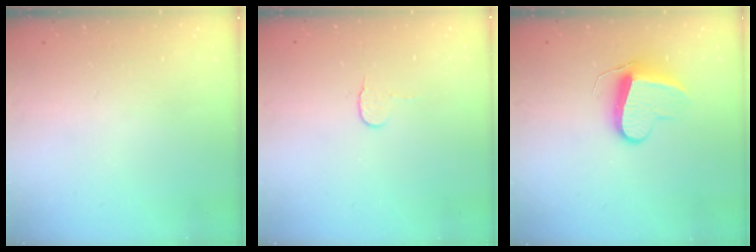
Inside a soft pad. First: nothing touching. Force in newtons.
{"total": 4.9, "press": 4.9, "slide": 0.5}
{"total": 10.7, "press": 10.7, "slide": 0.7}